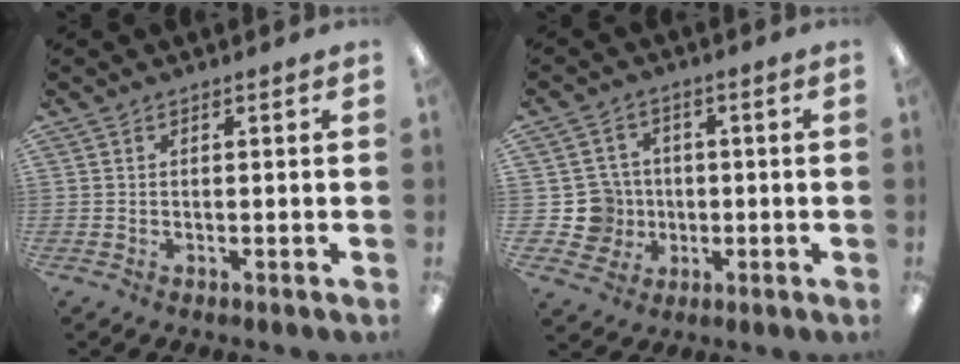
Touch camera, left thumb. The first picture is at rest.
{"total": 8.4, "force": [-0.6, 8.3, 1.5], "torque": [-0.053, 0.010, -0.002]}